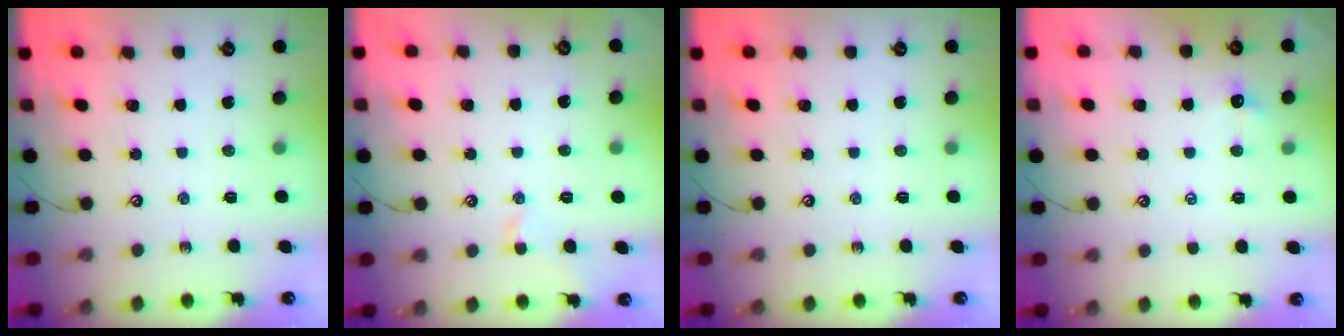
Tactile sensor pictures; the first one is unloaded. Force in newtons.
{"total": 0.8, "press": 0.5, "slide": 0.7}
{"total": 0.0}
{"total": 0.5, "press": 0.1, "slide": 0.5}